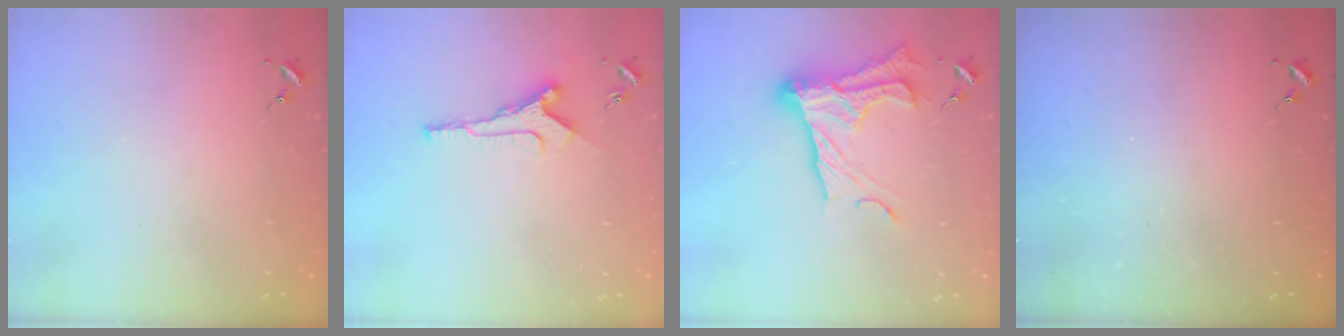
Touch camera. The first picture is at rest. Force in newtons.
{"total": 8.4, "press": 8.4, "slide": 0.7}
{"total": 18.4, "press": 18.3, "slide": 1.2}
{"total": 0.0}